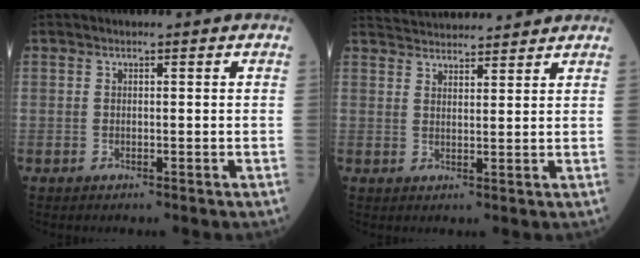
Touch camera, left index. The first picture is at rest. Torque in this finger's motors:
{"motor_torque": [-0.14, -0.46, 0.00, 0.00]}